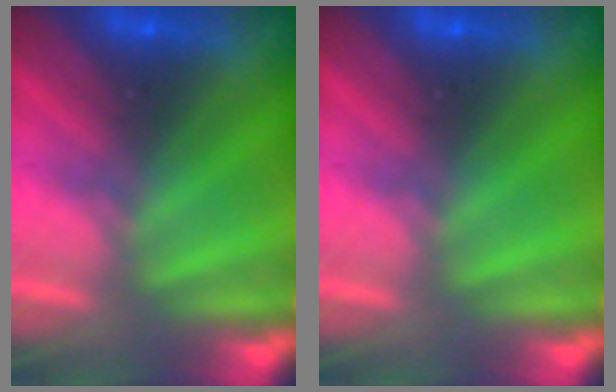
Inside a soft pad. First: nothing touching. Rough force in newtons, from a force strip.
{"total": 0.0}